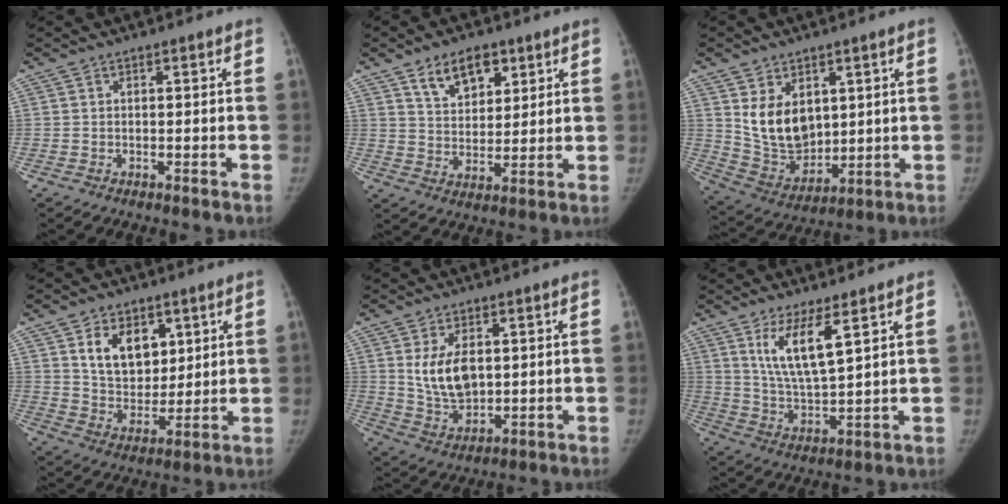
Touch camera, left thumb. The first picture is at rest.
{"total": 9.1, "force": [5.3, 5.4, 5.0], "torque": [-0.050, -0.030, 0.093]}
{"total": 11.8, "force": [3.6, 8.3, 7.7], "torque": [-0.096, -0.030, 0.092]}
{"total": 11.8, "force": [4.9, 8.1, 7.1], "torque": [-0.076, -0.032, 0.094]}
{"total": 9.3, "force": [1.8, 5.8, 7.1], "torque": [-0.111, -0.015, 0.048]}
{"total": 9.4, "force": [4.8, 2.3, 7.7], "torque": [-0.142, -0.038, 0.104]}